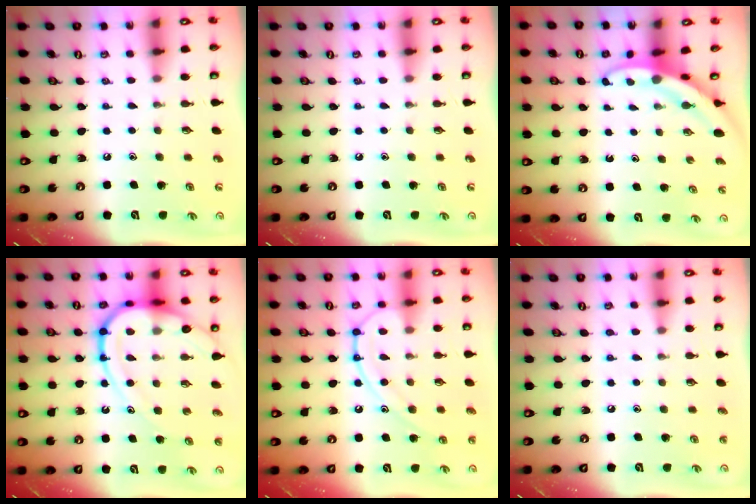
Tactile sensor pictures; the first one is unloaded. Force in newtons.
{"total": 0.0}
{"total": 3.3, "press": 3.3, "slide": 0.2}
{"total": 18.1, "press": 18.0, "slide": 1.8}
{"total": 13.9, "press": 13.8, "slide": 1.3}
{"total": 4.1, "press": 4.1, "slide": 0.4}